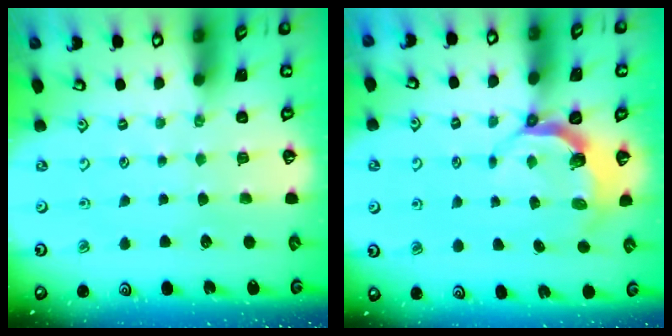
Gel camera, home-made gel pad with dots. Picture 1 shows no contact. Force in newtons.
{"total": 4.7, "press": 3.3, "slide": 3.4}